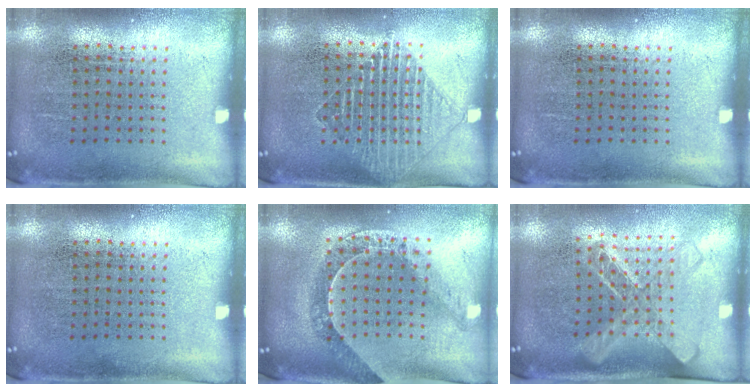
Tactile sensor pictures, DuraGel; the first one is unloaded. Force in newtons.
{"total": 1.5, "press": 1.4, "slide": 0.6}
{"total": 0.0}
{"total": 0.0}
{"total": 1.1, "press": 1.1, "slide": 0.1}
{"total": 1.7, "press": 1.4, "slide": 1.0}